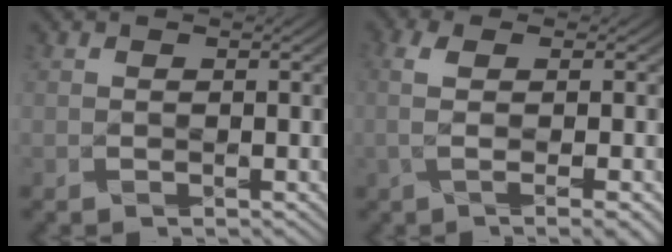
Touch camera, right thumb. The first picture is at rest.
{"total": 4.5, "force": [-0.5, 0.2, 4.5], "torque": [-0.088, 0.005, -0.007]}